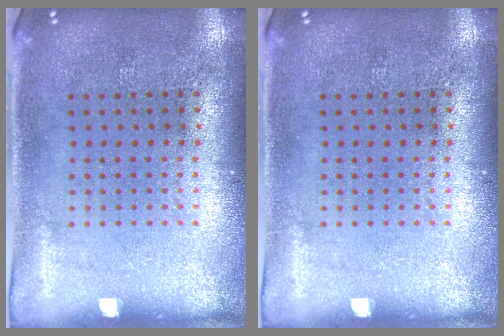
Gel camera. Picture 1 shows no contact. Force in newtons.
{"total": 0.0}